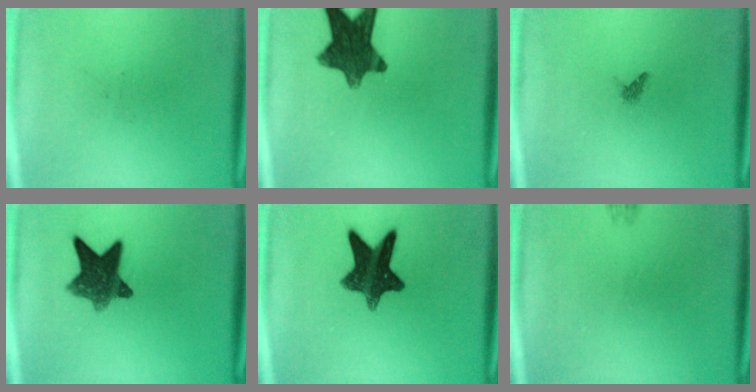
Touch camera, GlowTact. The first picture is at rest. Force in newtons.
{"total": 11.5}
{"total": 0.7}
{"total": 9.6}
{"total": 11.8}
{"total": 0.7}